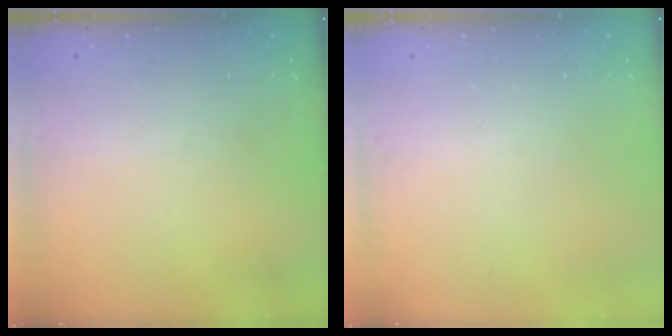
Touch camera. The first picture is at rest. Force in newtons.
{"total": 0.0}